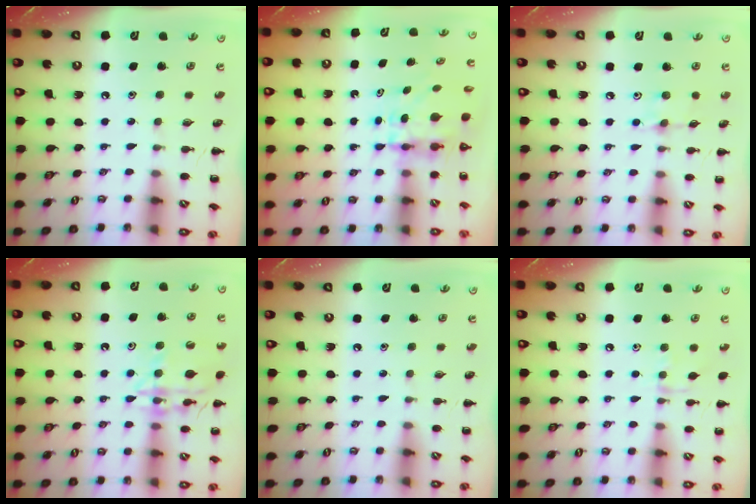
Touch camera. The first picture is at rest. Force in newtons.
{"total": 4.6, "press": 4.6, "slide": 0.8}
{"total": 5.1, "press": 5.0, "slide": 1.0}
{"total": 16.4, "press": 16.3, "slide": 2.0}
{"total": 0.0}
{"total": 5.6, "press": 5.4, "slide": 1.7}